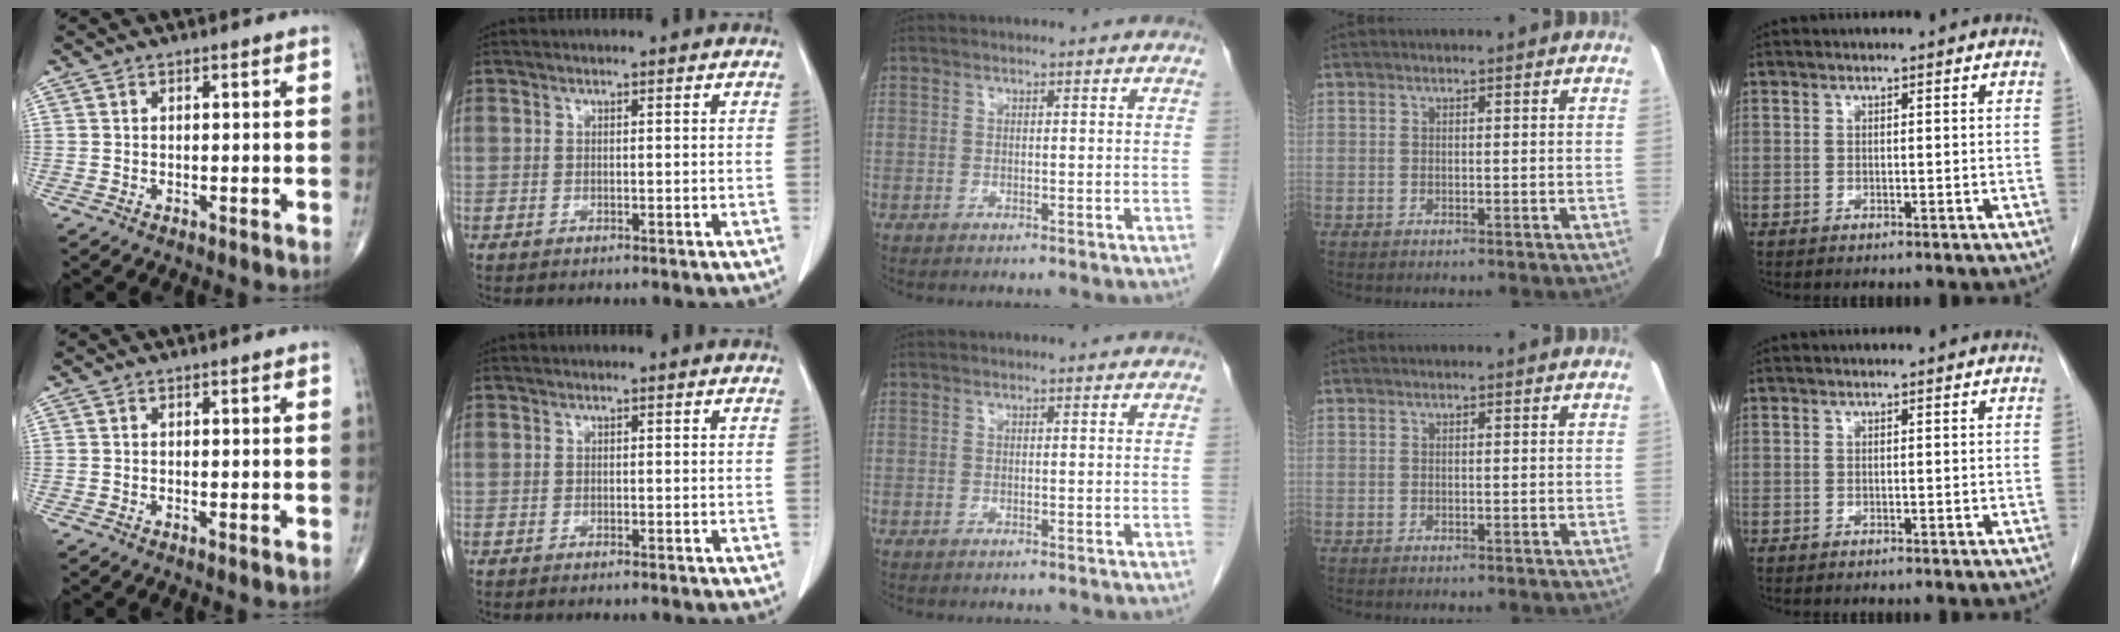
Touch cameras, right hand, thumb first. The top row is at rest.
{"thumb": {"total": 0.6, "force": [-0.1, 0.1, 0.6], "torque": [-0.013, -0.003, -0.004]}, "index": {"total": 0.7, "force": [-0.6, 0.0, 0.4], "torque": [-0.010, -0.002, -0.009]}}